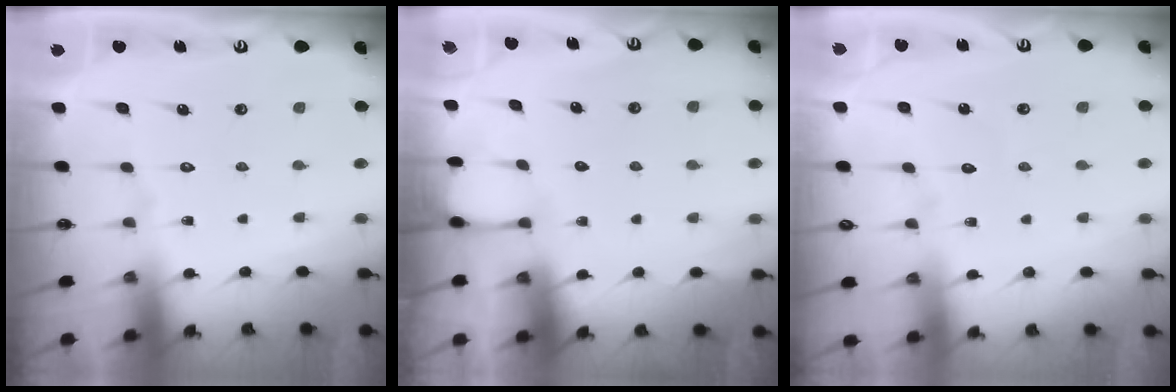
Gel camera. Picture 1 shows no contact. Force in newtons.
{"total": 2.1, "press": 2.1, "slide": 0.2}
{"total": 2.0, "press": 2.0, "slide": 0.1}